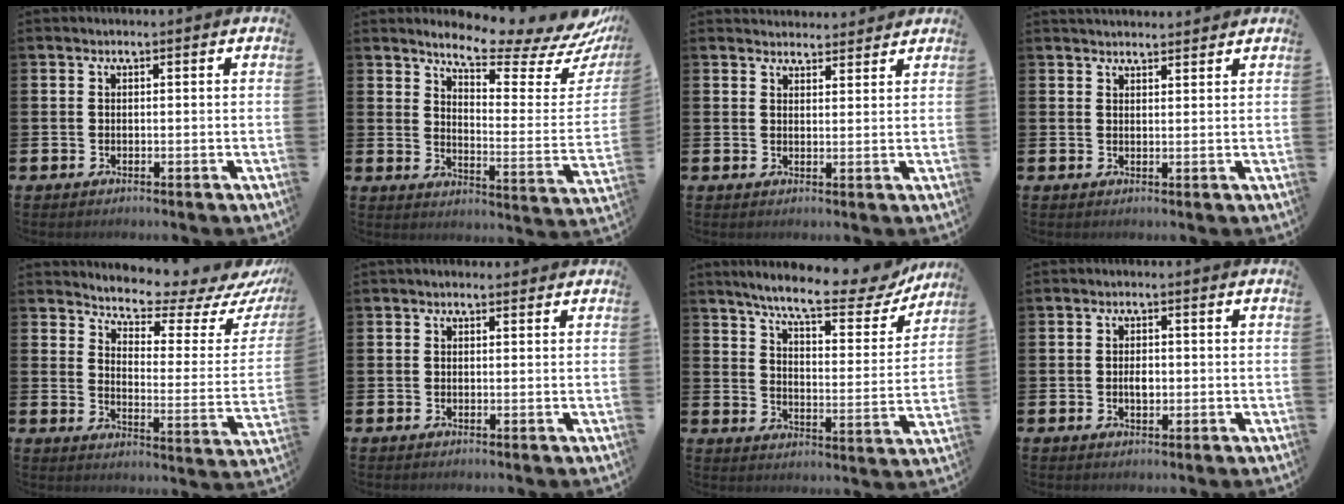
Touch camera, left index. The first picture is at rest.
{"total": 8.2, "force": [7.5, 1.3, 2.9], "torque": [-0.063, -0.069, 0.123]}
{"total": 2.9, "force": [2.8, 0.7, -0.2], "torque": [0.005, -0.016, 0.051]}
{"total": 2.5, "force": [2.4, 0.3, 0.1], "torque": [0.002, -0.013, 0.043]}
{"total": 6.4, "force": [6.3, 0.7, 1.4], "torque": [-0.046, -0.059, 0.103]}
{"total": 0.7, "force": [0.6, 0.3, 0.3], "torque": [0.002, 0.001, 0.009]}
{"total": 9.0, "force": [7.9, 1.4, 4.2], "torque": [-0.101, -0.047, 0.130]}
{"total": 1.9, "force": [-0.2, 1.2, 1.5], "torque": [-0.021, 0.002, -0.006]}